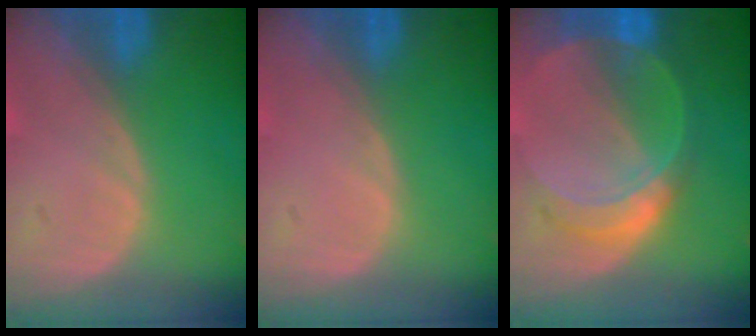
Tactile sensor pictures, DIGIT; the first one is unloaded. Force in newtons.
{"total": 0.5, "press": 0.0, "slide": 0.5}
{"total": 7.3, "press": 6.5, "slide": 3.4}